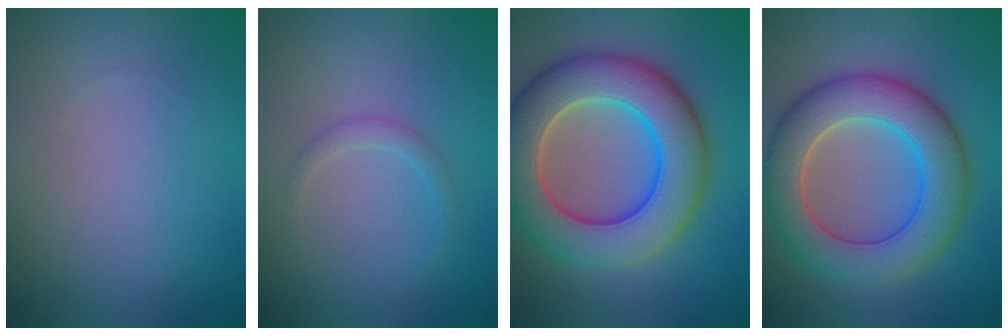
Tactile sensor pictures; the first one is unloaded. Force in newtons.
{"total": 1.2, "press": 1.2, "slide": 0.1}
{"total": 10.6, "press": 10.6, "slide": 0.5}
{"total": 8.4, "press": 8.4, "slide": 0.6}